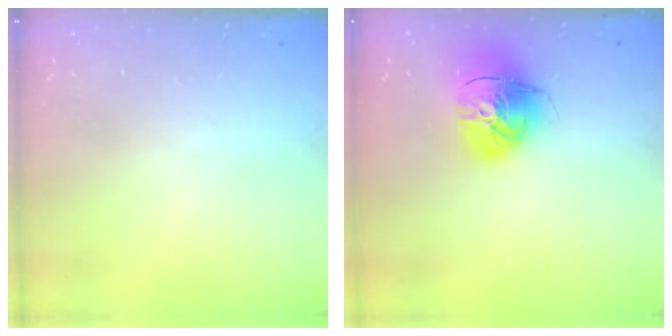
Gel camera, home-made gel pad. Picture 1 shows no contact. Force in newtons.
{"total": 15.3, "press": 15.1, "slide": 2.0}